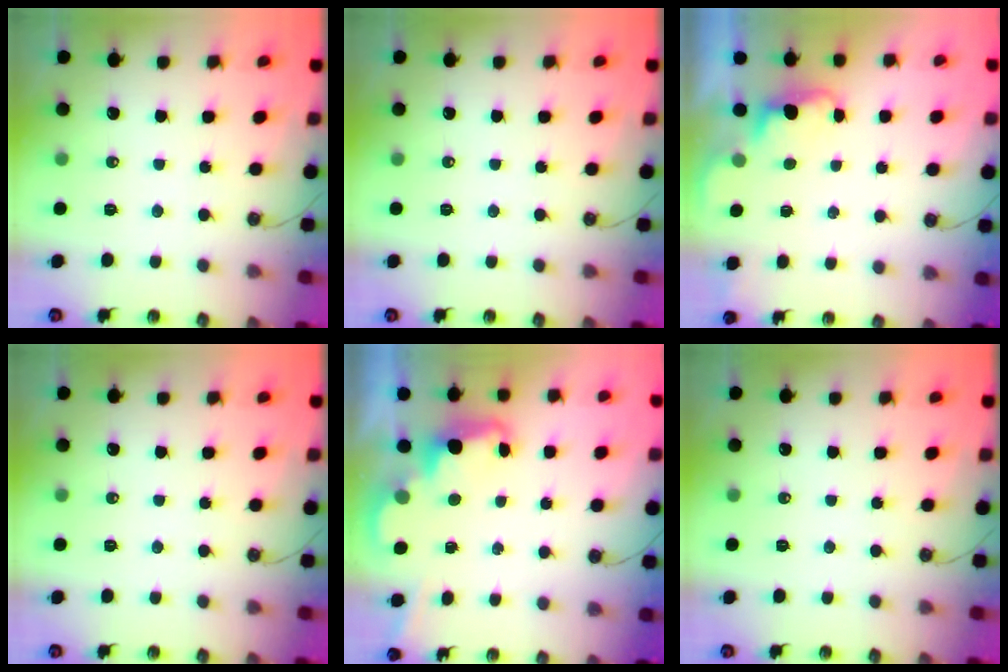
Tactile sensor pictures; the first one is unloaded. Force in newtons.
{"total": 0.0}
{"total": 1.6, "press": 1.3, "slide": 0.8}
{"total": 0.0}
{"total": 2.5, "press": 2.4, "slide": 0.6}
{"total": 0.0}